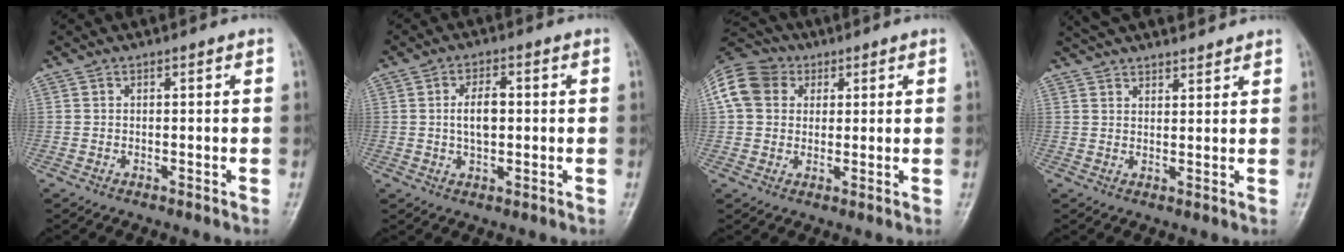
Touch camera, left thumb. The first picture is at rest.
{"total": 5.2, "force": [0.4, 2.8, 4.4], "torque": [-0.078, 0.005, 0.006]}
{"total": 12.2, "force": [3.7, 9.8, 6.2], "torque": [-0.116, 0.021, 0.057]}
{"total": 10.2, "force": [9.0, 2.8, 3.9], "torque": [-0.041, 0.005, 0.146]}